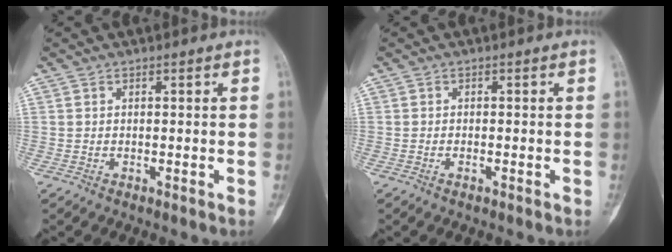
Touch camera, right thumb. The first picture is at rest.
{"total": 0.5, "force": [-0.3, 0.2, 0.3], "torque": [-0.010, 0.005, -0.007]}